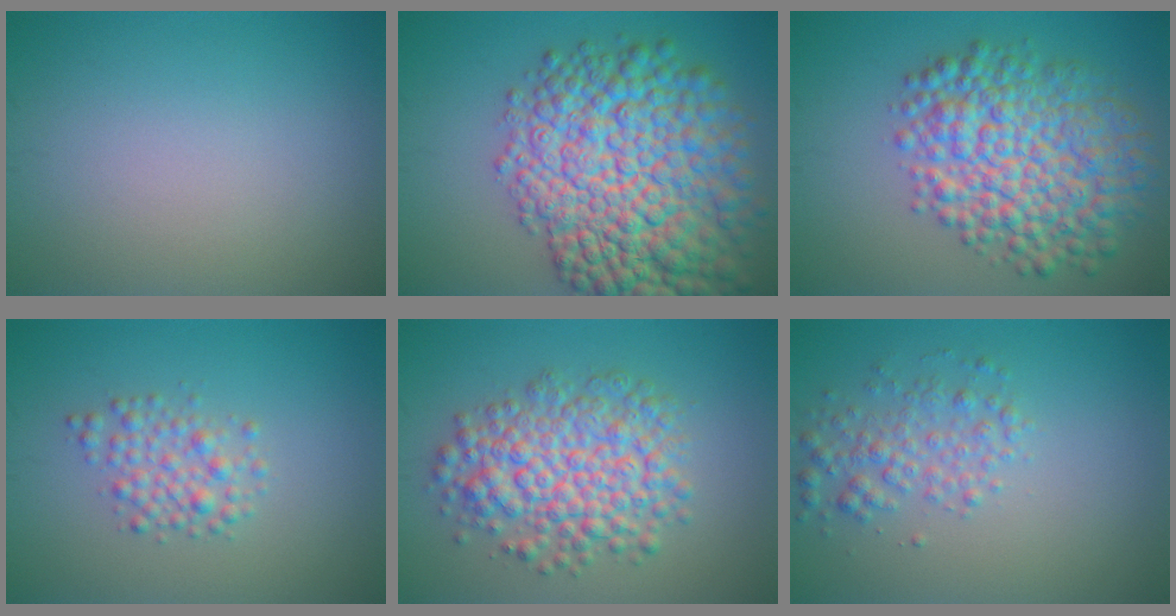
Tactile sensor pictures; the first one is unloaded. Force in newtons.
{"total": 14.1, "press": 14.1, "slide": 0.4}
{"total": 9.5, "press": 9.5, "slide": 0.3}
{"total": 2.6, "press": 2.6, "slide": 0.0}
{"total": 7.0, "press": 7.0, "slide": 0.2}
{"total": 2.8, "press": 2.8, "slide": 0.1}